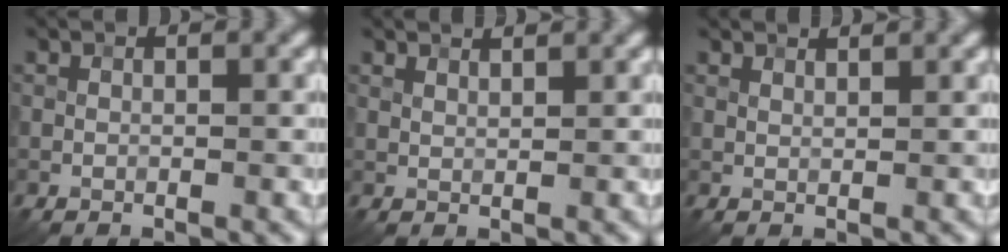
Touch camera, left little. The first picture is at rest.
{"total": 2.0, "force": [1.8, 0.4, 0.8], "torque": [-0.015, -0.001, 0.021]}
{"total": 2.1, "force": [1.9, 0.4, 0.8], "torque": [-0.012, -0.003, 0.020]}